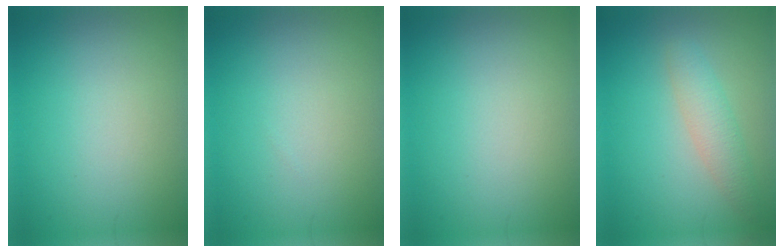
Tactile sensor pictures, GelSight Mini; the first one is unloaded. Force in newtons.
{"total": 0.0}
{"total": 0.0}
{"total": 2.6, "press": 2.6, "slide": 0.2}